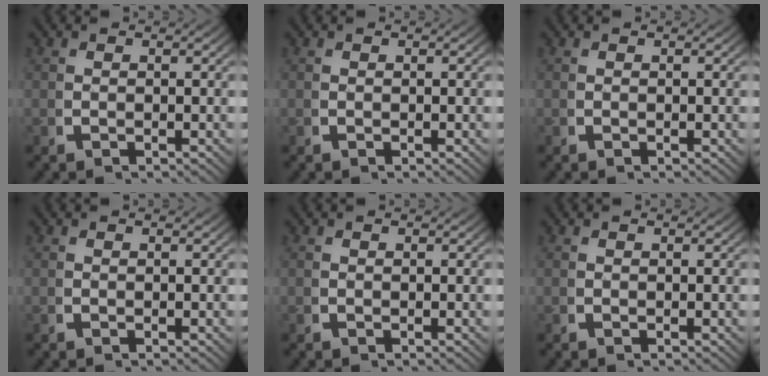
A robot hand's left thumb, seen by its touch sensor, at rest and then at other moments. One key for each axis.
{"total": 0.0}
{"total": 0.0}
{"total": 0.0}
{"total": 0.0}
{"total": 0.0}